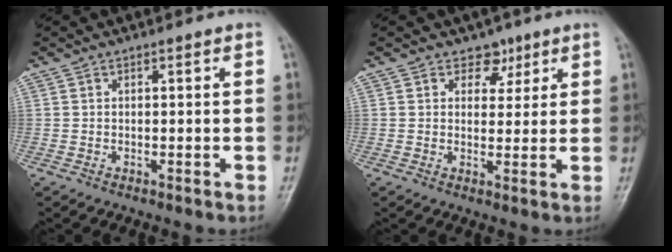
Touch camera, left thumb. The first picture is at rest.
{"total": 4.0, "force": [2.3, 3.0, 1.2], "torque": [0.013, -0.010, 0.031]}